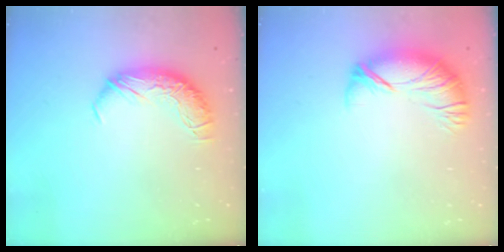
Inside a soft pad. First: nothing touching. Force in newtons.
{"total": 2.8, "press": 1.9, "slide": 2.0}